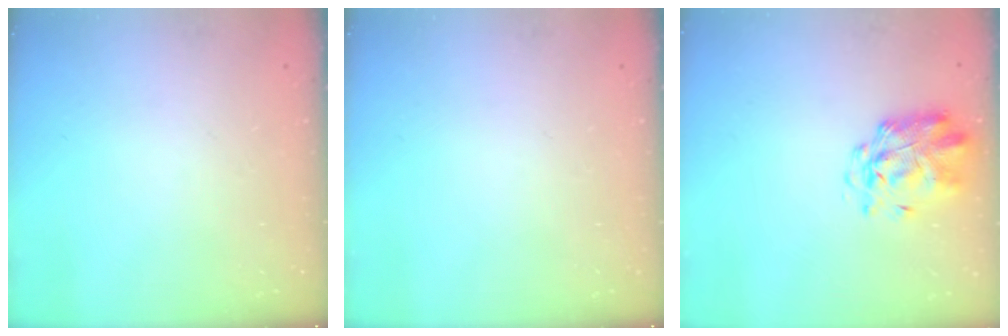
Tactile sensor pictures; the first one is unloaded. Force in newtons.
{"total": 0.0}
{"total": 2.8, "press": 2.7, "slide": 0.8}